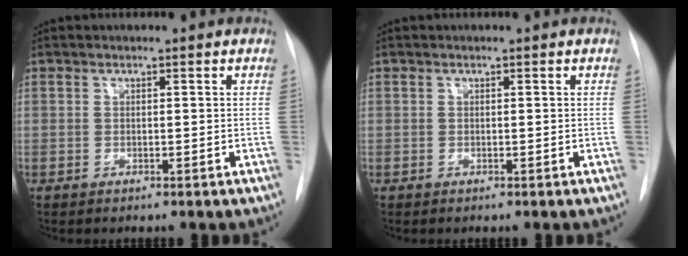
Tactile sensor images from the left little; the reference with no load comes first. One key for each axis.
{"total": 0.0}